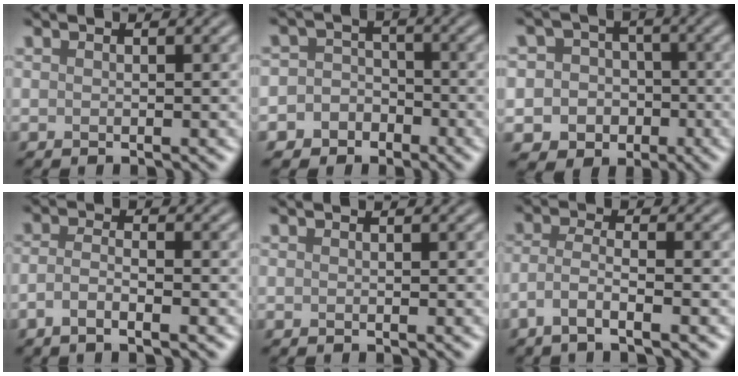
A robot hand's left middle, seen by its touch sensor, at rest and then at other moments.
{"total": 4.9, "force": [-2.6, 4.2, 0.5], "torque": [0.027, 0.001, -0.062]}
{"total": 7.0, "force": [-1.9, 6.5, 1.5], "torque": [-0.016, 0.008, -0.059]}
{"total": 2.4, "force": [-1.2, 0.7, 2.0], "torque": [-0.039, 0.001, -0.028]}
{"total": 0.0}
{"total": 3.2, "force": [-1.7, 0.6, 2.6], "torque": [-0.053, 0.004, -0.043]}